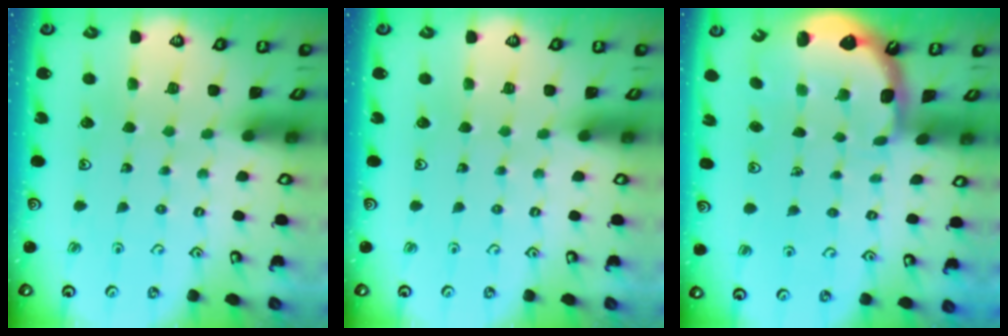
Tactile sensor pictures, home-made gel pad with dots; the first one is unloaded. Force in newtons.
{"total": 0.0}
{"total": 2.5, "press": 1.7, "slide": 1.8}